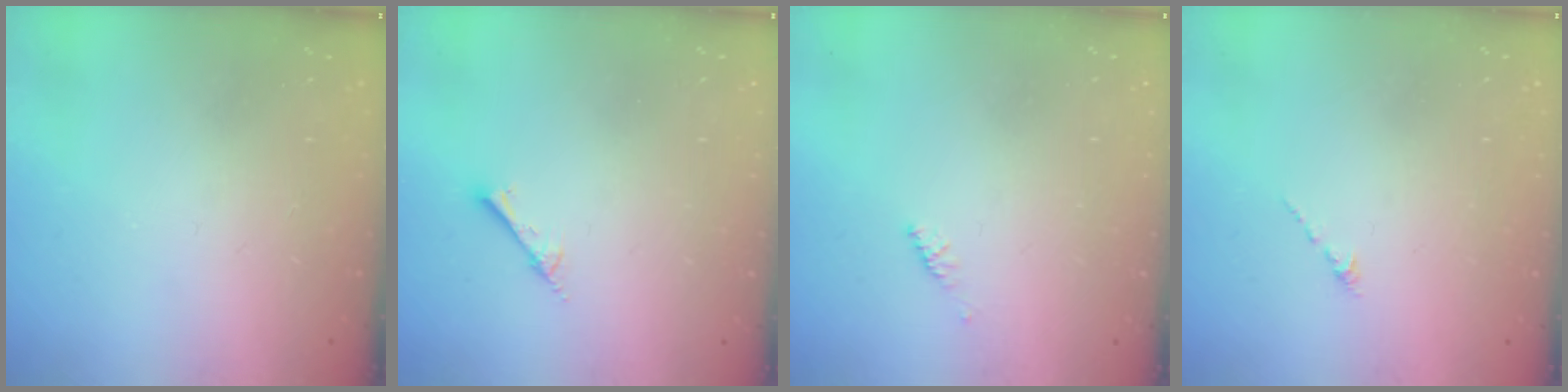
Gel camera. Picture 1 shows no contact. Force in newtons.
{"total": 2.0, "press": 2.0, "slide": 0.2}
{"total": 2.4, "press": 2.3, "slide": 0.7}
{"total": 0.0}